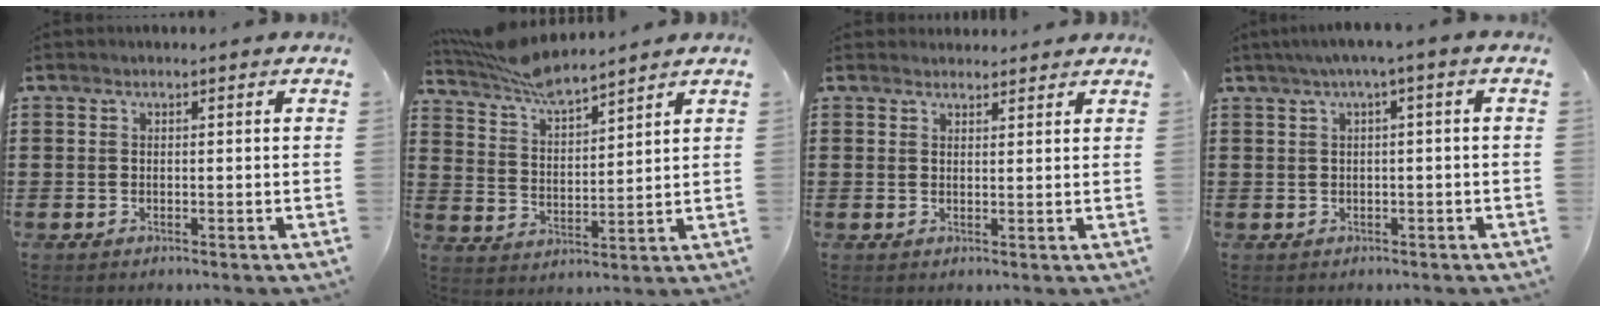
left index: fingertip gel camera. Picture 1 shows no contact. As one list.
[{"total": 7.3, "force": [6.6, 0.8, 3.0], "torque": [-0.080, -0.025, 0.120]}, {"total": 1.9, "force": [1.9, 0.5, 0.0], "torque": [-0.005, -0.001, 0.037]}, {"total": 2.1, "force": [-0.4, 0.0, 2.1], "torque": [-0.035, 0.000, -0.011]}]